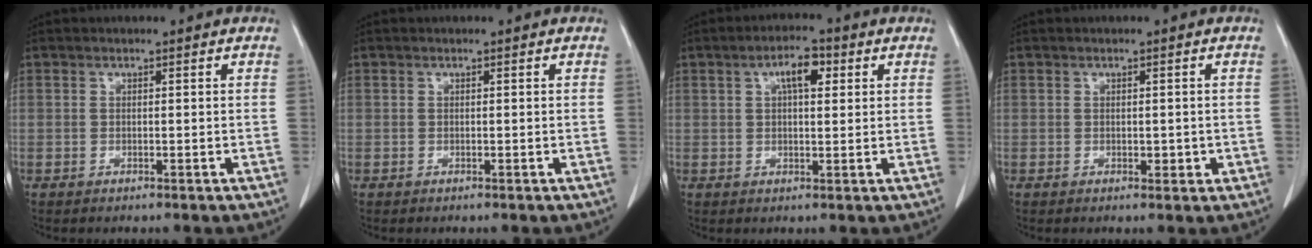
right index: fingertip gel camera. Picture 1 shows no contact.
{"total": 0.0}
{"total": 4.8, "force": [1.8, 1.7, 4.2], "torque": [-0.073, 0.011, 0.028]}
{"total": 1.8, "force": [-0.3, 1.1, 1.4], "torque": [-0.015, 0.002, 0.001]}